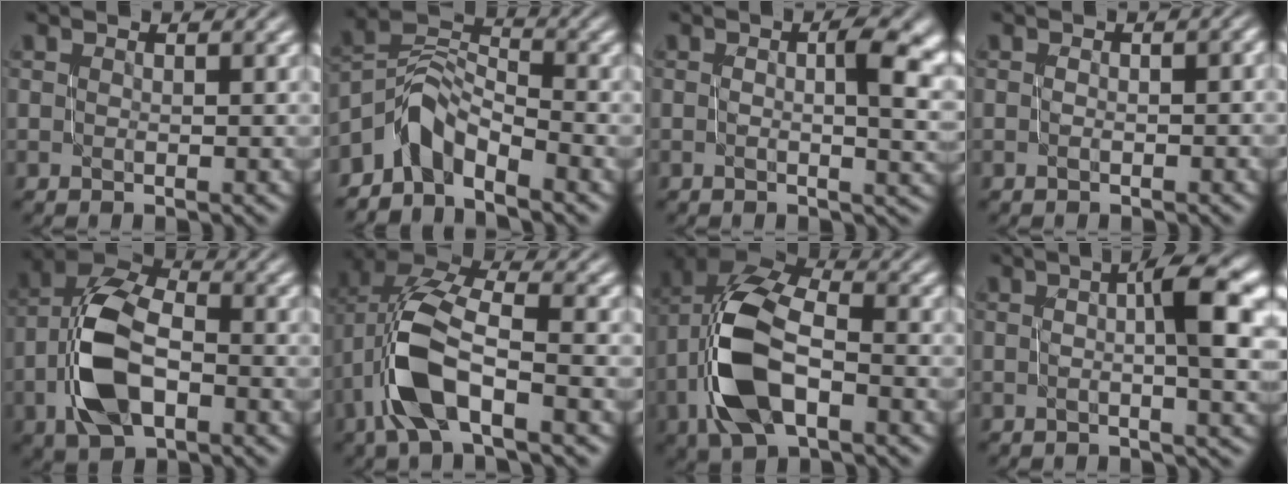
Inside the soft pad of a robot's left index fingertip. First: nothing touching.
{"total": 4.0, "force": [-3.2, 1.8, 1.6], "torque": [-0.022, 0.016, -0.072]}
{"total": 6.2, "force": [0.6, 2.3, 5.8], "torque": [-0.069, 0.003, 0.008]}
{"total": 1.1, "force": [-0.3, 0.4, 1.0], "torque": [-0.012, 0.000, -0.006]}
{"total": 7.9, "force": [-1.9, 4.6, 6.1], "torque": [-0.134, 0.013, -0.044]}
{"total": 8.2, "force": [-2.6, 3.9, 6.7], "torque": [-0.156, 0.011, -0.057]}
{"total": 9.8, "force": [-2.4, 5.4, 7.9], "torque": [-0.176, 0.010, -0.053]}
{"total": 5.5, "force": [0.5, 1.2, 5.4], "torque": [-0.073, 0.010, 0.004]}